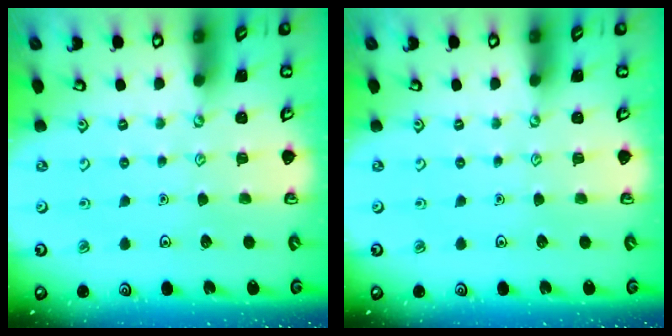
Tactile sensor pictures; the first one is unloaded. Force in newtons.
{"total": 0.0}